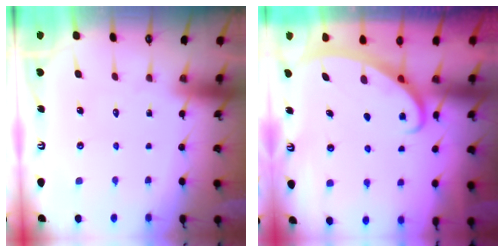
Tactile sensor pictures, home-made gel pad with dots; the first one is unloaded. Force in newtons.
{"total": 2.4, "press": 2.4, "slide": 0.4}